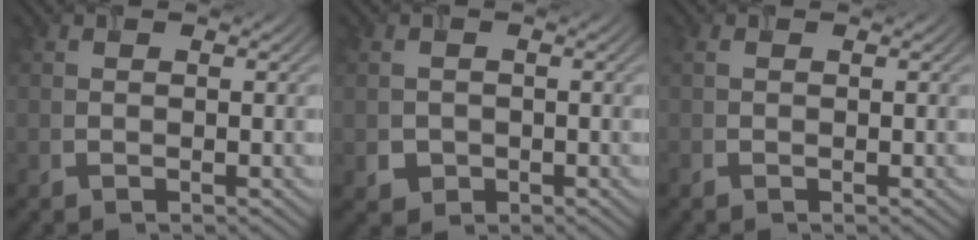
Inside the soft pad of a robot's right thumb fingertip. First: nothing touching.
{"total": 1.9, "force": [-0.6, 1.7, 0.5], "torque": [-0.010, -0.008, -0.010]}
{"total": 1.1, "force": [0.1, 0.7, 0.9], "torque": [-0.028, 0.000, 0.000]}